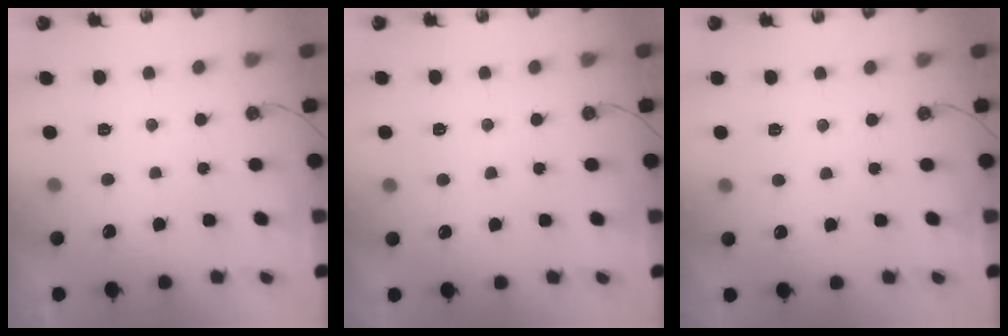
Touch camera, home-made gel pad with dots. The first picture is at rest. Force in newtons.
{"total": 3.1, "press": 3.1, "slide": 0.4}
{"total": 2.4, "press": 2.4, "slide": 0.4}